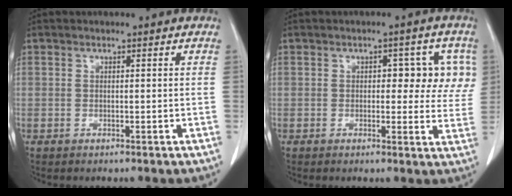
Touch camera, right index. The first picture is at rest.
{"total": 6.5, "force": [1.5, 3.6, 5.2], "torque": [-0.039, 0.018, 0.015]}